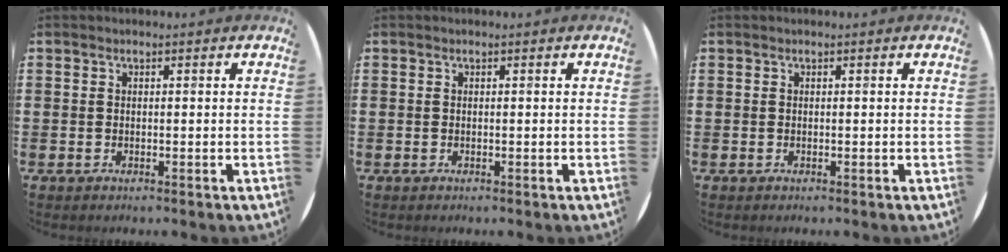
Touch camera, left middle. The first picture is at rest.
{"total": 0.0}
{"total": 0.0}